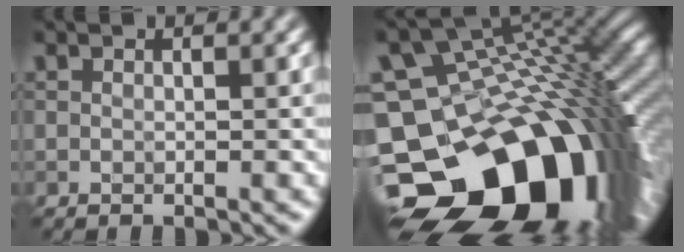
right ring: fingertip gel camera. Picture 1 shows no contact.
{"total": 19.2, "force": [-7.3, 12.4, 12.7], "torque": [-0.219, -0.034, -0.100]}